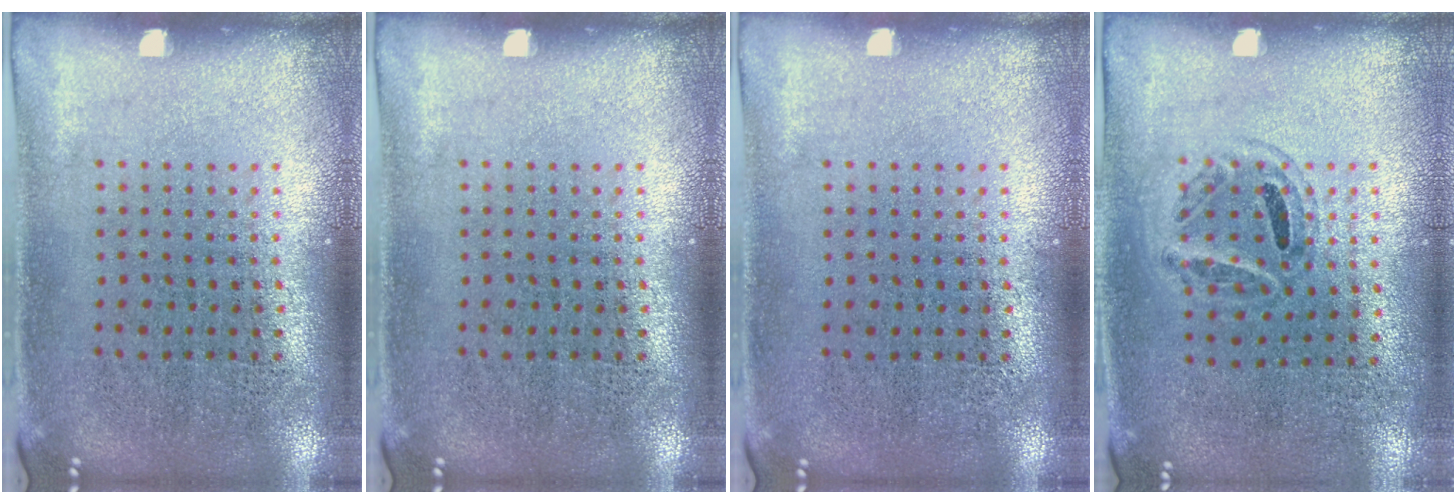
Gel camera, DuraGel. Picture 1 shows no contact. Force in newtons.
{"total": 0.0}
{"total": 0.0}
{"total": 1.0, "press": 0.8, "slide": 0.6}